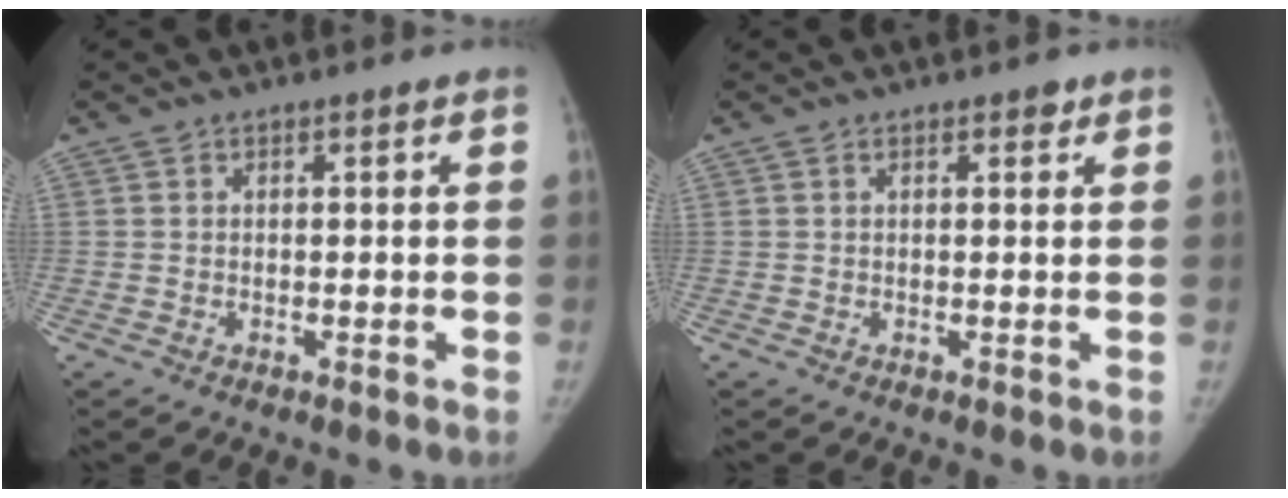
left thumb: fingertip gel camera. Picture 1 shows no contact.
{"total": 1.2, "force": [0.8, 0.6, 0.7], "torque": [0.003, -0.003, 0.005]}